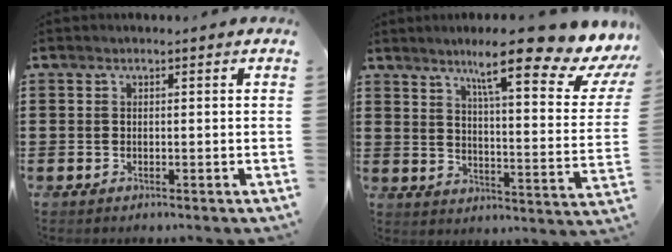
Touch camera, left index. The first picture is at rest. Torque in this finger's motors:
{"motor_torque": [2.14, 0.00, 1.05, 0.21]}